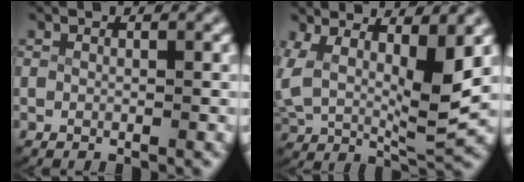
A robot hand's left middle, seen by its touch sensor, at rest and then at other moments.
{"total": 9.0, "force": [2.6, 5.6, 6.5], "torque": [-0.143, -0.025, 0.048]}